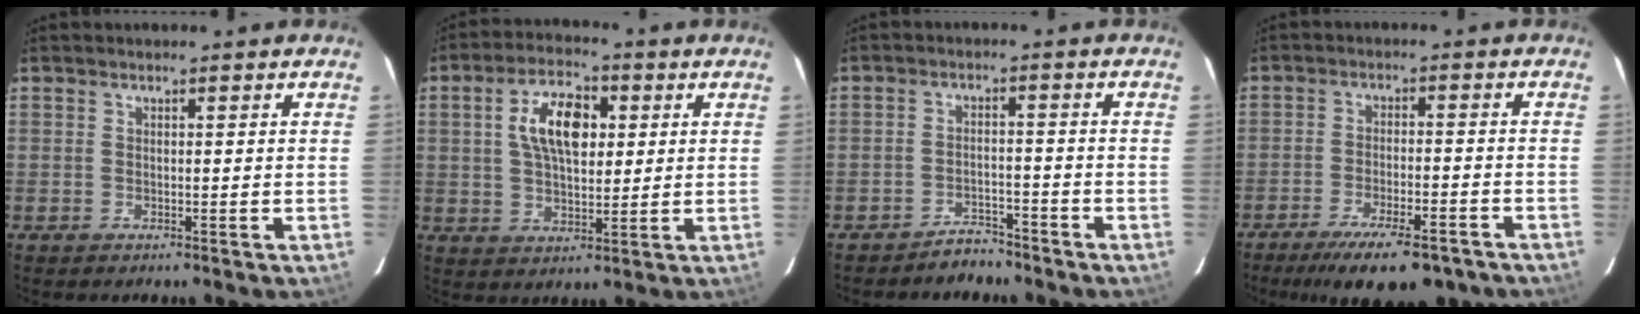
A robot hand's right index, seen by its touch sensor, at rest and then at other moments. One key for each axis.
{"total": 10.6, "fx": 2.5, "fy": 5.5, "fz": 8.7, "tx": -0.155, "ty": 0.019, "tz": 0.044}
{"total": 4.2, "fx": -3.7, "fy": 1.9, "fz": 0.4, "tx": -0.016, "ty": 0.012, "tz": -0.053}
{"total": 14.8, "fx": -11.1, "fy": 4.3, "fz": 8.7, "tx": -0.167, "ty": -0.030, "tz": -0.162}